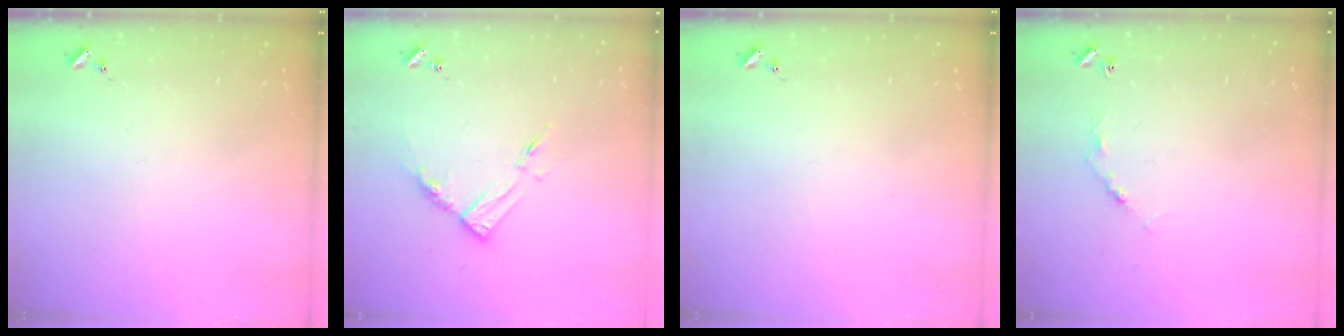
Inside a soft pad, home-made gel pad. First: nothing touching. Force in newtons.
{"total": 8.8, "press": 8.8, "slide": 0.6}
{"total": 0.0}
{"total": 4.1, "press": 4.1, "slide": 0.3}